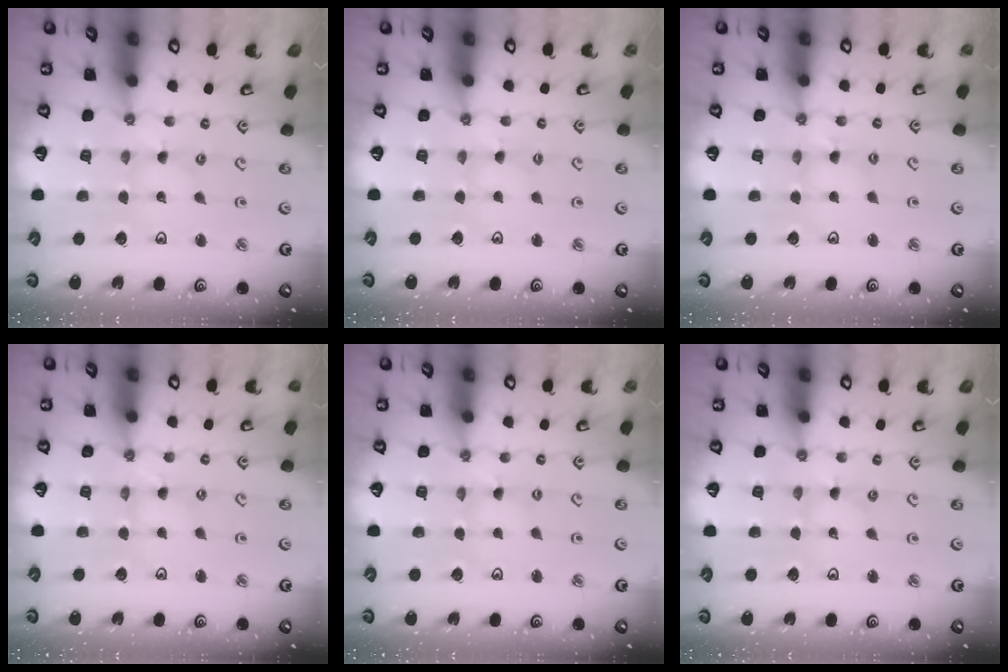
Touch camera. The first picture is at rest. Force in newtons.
{"total": 1.0, "press": 1.0, "slide": 0.2}
{"total": 2.3, "press": 2.3, "slide": 0.3}
{"total": 0.7, "press": 0.7, "slide": 0.2}
{"total": 0.0}
{"total": 0.0}